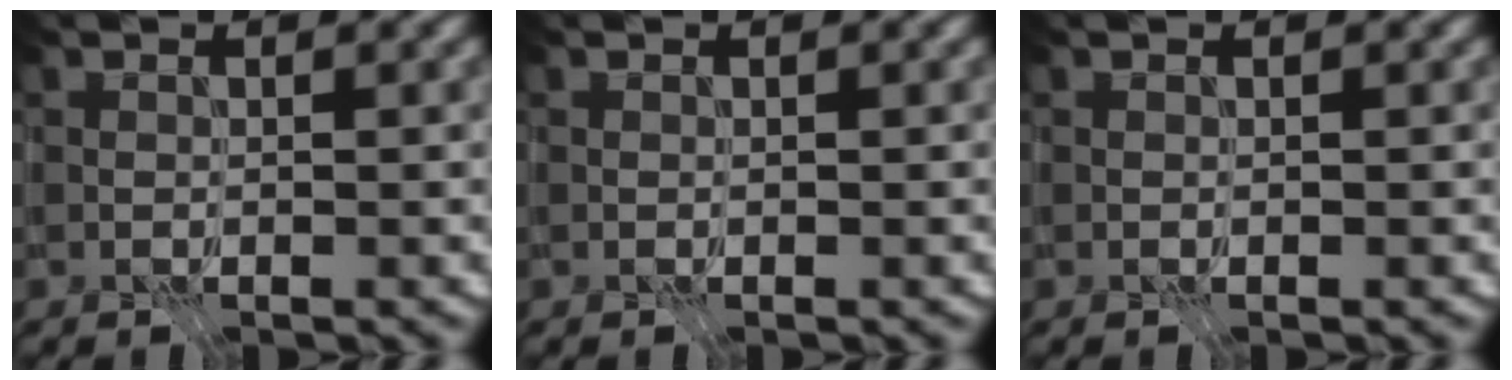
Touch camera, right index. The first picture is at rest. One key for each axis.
{"total": 0.0}
{"total": 0.0}